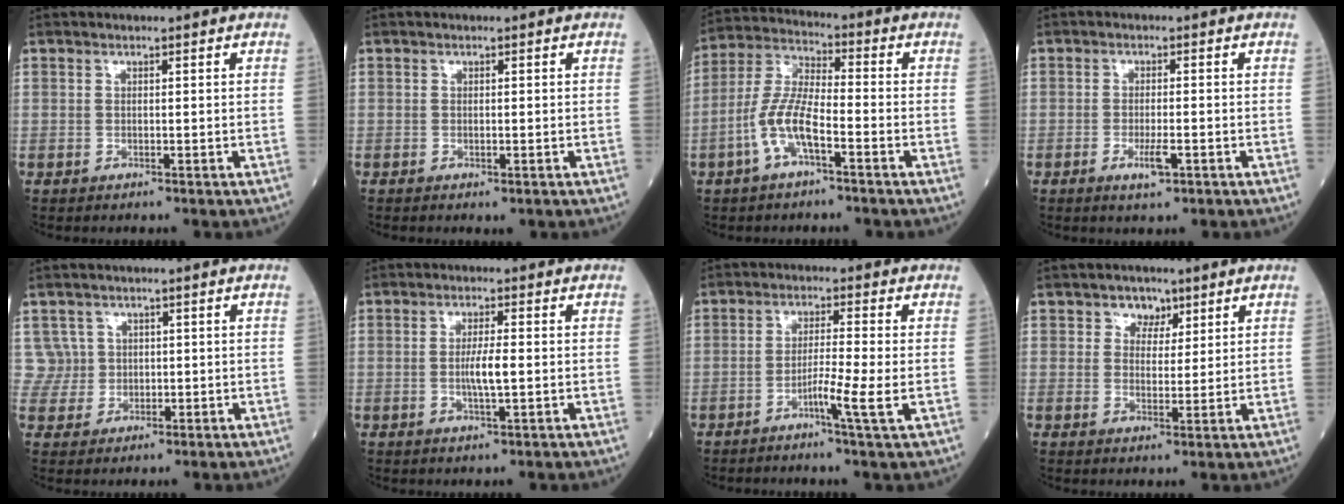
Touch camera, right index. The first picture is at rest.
{"total": 1.0, "force": [-0.5, 0.5, 0.8], "torque": [-0.016, -0.004, -0.002]}
{"total": 8.7, "force": [-3.6, 2.4, 7.5], "torque": [-0.175, 0.009, -0.073]}
{"total": 3.2, "force": [-1.6, 0.7, 2.6], "torque": [-0.050, -0.002, -0.025]}
{"total": 3.8, "force": [0.8, 3.7, -0.5], "torque": [0.020, 0.015, 0.018]}
{"total": 3.7, "force": [-0.4, 0.4, 3.6], "torque": [-0.072, -0.004, -0.006]}
{"total": 5.0, "force": [-1.9, -0.9, 4.5], "torque": [-0.081, -0.008, -0.037]}
{"total": 3.6, "force": [2.1, 2.7, 1.3], "torque": [-0.017, 0.005, 0.032]}